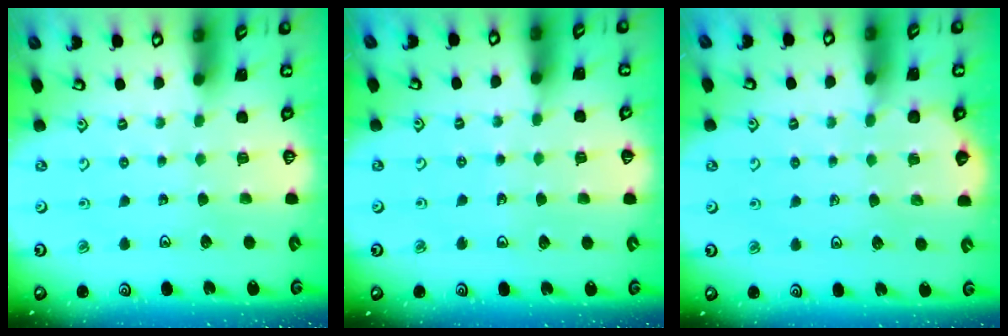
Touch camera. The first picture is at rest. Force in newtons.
{"total": 3.5, "press": 2.7, "slide": 2.2}
{"total": 2.4, "press": 2.4, "slide": 0.2}